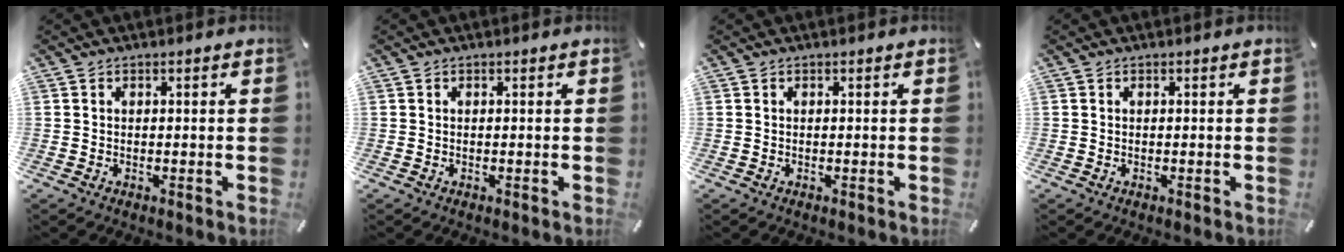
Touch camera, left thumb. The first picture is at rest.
{"total": 0.0}
{"total": 0.0}
{"total": 0.0}